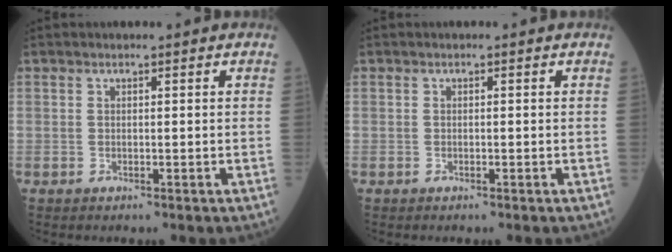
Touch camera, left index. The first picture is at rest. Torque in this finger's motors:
{"motor_torque": [0.00, 0.00, 0.00, 0.00]}